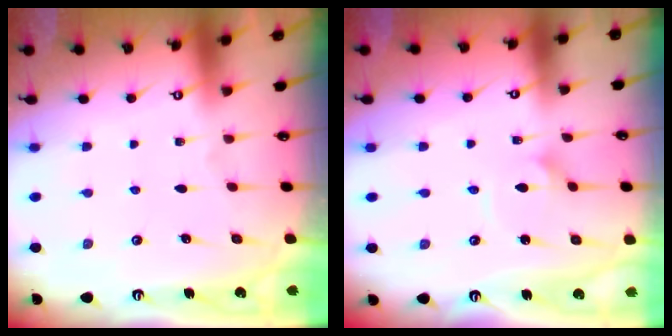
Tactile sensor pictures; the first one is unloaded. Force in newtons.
{"total": 1.7, "press": 1.7, "slide": 0.0}